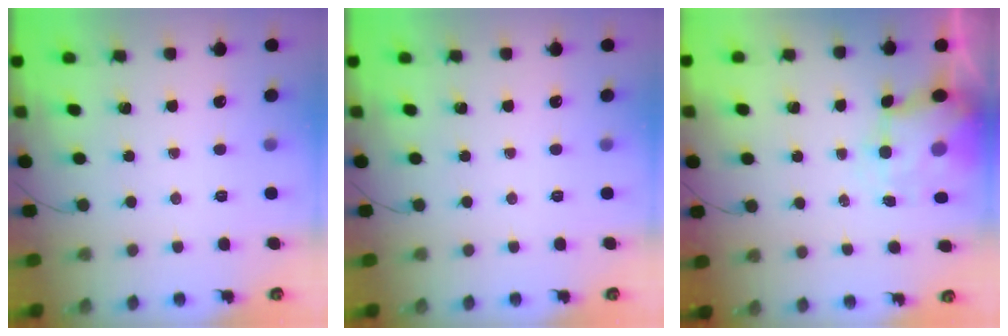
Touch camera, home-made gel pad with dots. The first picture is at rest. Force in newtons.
{"total": 0.0}
{"total": 5.7, "press": 5.5, "slide": 1.3}